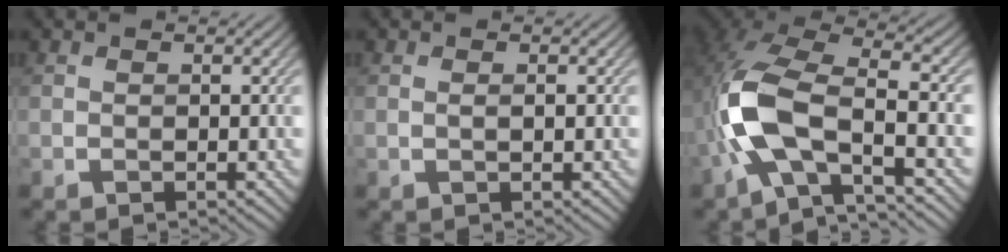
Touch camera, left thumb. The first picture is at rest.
{"total": 0.8, "force": [0.1, 0.1, 0.8], "torque": [-0.013, 0.001, 0.002]}
{"total": 12.8, "force": [-3.8, 5.5, 10.9], "torque": [-0.238, -0.012, -0.083]}